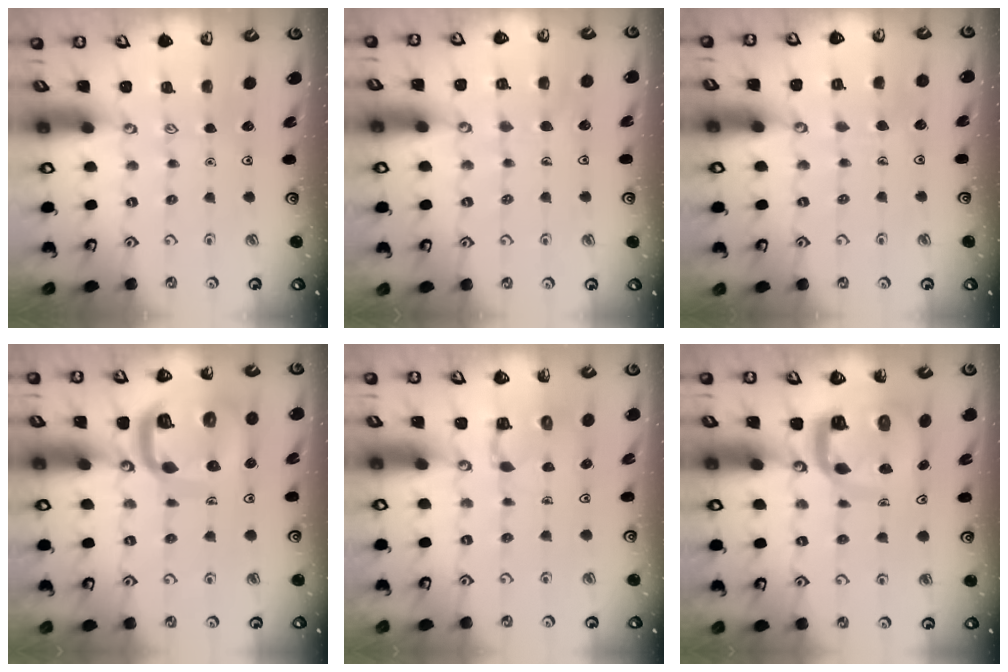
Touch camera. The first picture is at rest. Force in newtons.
{"total": 4.9, "press": 4.9, "slide": 0.4}
{"total": 4.0, "press": 4.0, "slide": 0.4}
{"total": 15.6, "press": 15.5, "slide": 1.7}
{"total": 4.7, "press": 4.7, "slide": 0.4}
{"total": 9.2, "press": 9.1, "slide": 1.2}